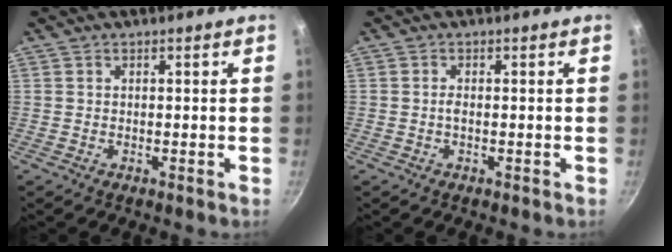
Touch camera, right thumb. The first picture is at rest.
{"total": 0.9, "force": [-0.2, 0.4, 0.8], "torque": [-0.015, 0.001, -0.004]}